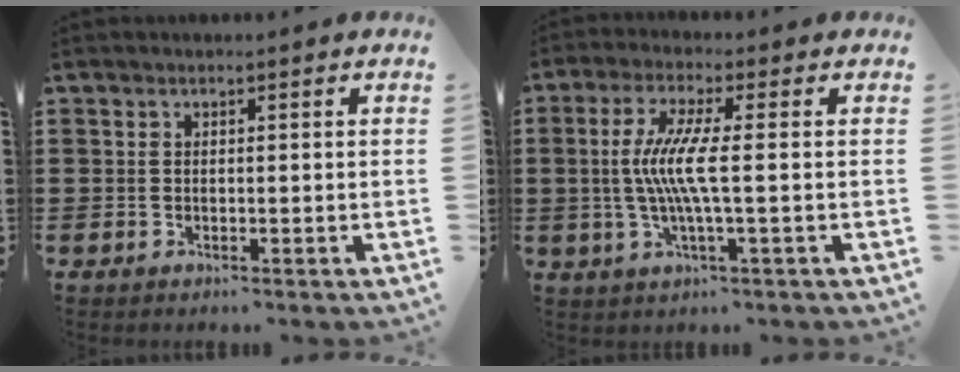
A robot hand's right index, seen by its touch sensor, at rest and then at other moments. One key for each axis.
{"total": 7.1, "fx": -0.4, "fy": 0.2, "fz": 7.1, "tx": -0.150, "ty": -0.014, "tz": -0.018}